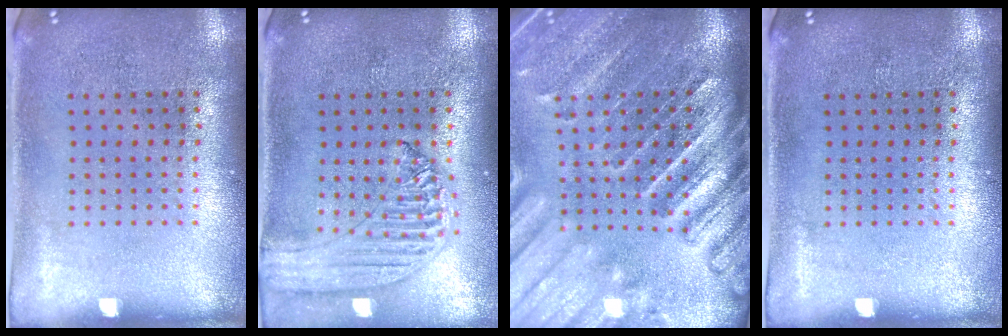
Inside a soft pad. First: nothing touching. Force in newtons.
{"total": 1.4, "press": 1.3, "slide": 0.3}
{"total": 4.2, "press": 3.6, "slide": 2.3}
{"total": 0.0}